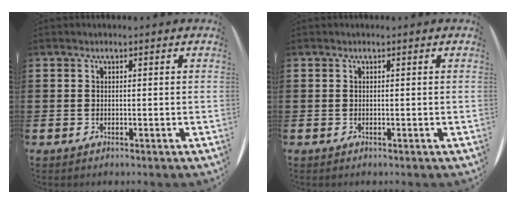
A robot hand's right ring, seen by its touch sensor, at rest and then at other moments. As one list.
[{"total": 0.0}]